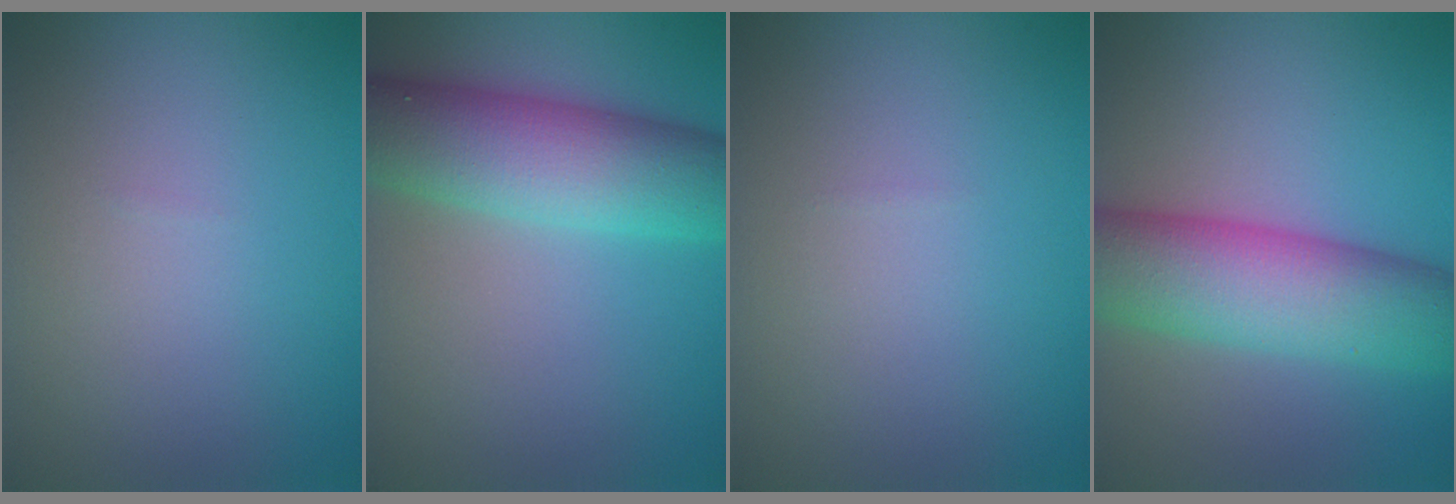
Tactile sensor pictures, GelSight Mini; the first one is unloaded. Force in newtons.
{"total": 9.3, "press": 9.3, "slide": 0.4}
{"total": 0.0}
{"total": 9.9, "press": 9.9, "slide": 0.3}